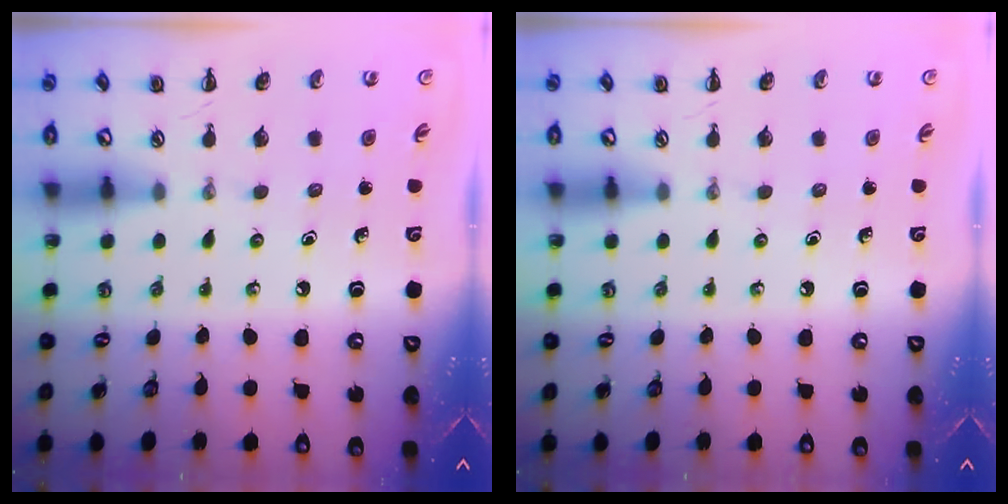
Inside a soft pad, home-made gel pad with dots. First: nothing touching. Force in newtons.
{"total": 0.0}